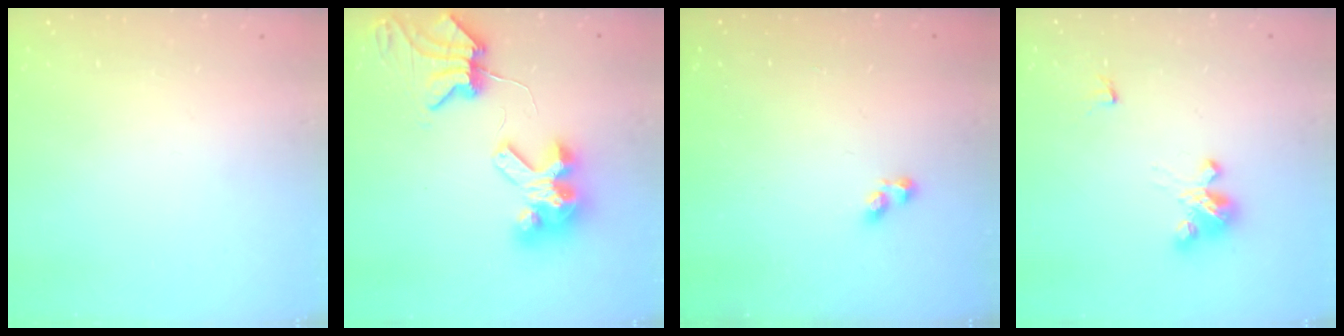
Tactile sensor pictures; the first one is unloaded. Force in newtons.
{"total": 7.8, "press": 7.7, "slide": 0.8}
{"total": 1.4, "press": 1.2, "slide": 0.7}
{"total": 5.8, "press": 5.7, "slide": 0.6}